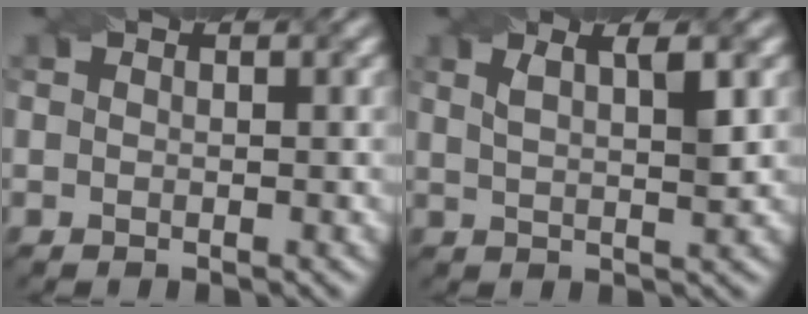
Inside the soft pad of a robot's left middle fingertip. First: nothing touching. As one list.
[{"total": 3.2, "force": [1.5, 0.8, 2.7], "torque": [-0.036, 0.004, 0.022]}]